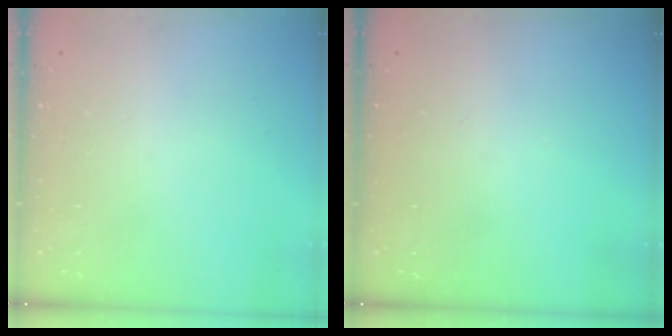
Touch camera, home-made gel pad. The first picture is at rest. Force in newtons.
{"total": 0.0}